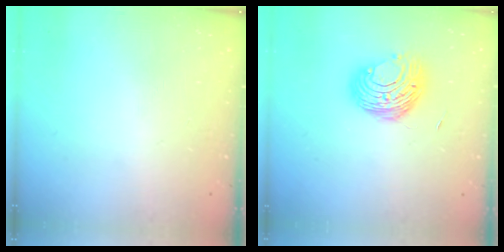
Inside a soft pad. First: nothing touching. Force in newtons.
{"total": 10.0, "press": 10.0, "slide": 0.5}